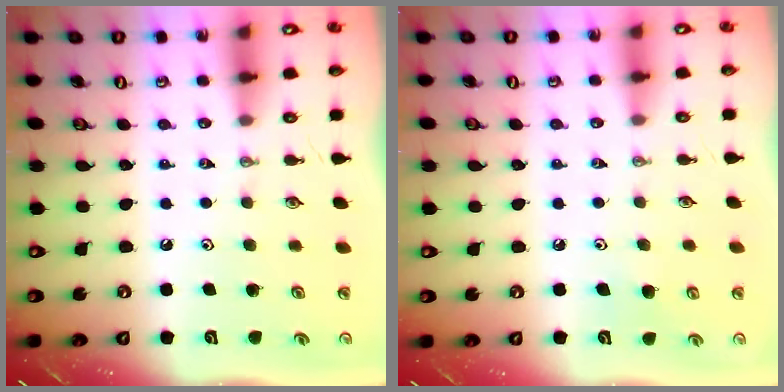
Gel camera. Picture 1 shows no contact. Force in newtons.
{"total": 4.9, "press": 4.5, "slide": 1.9}